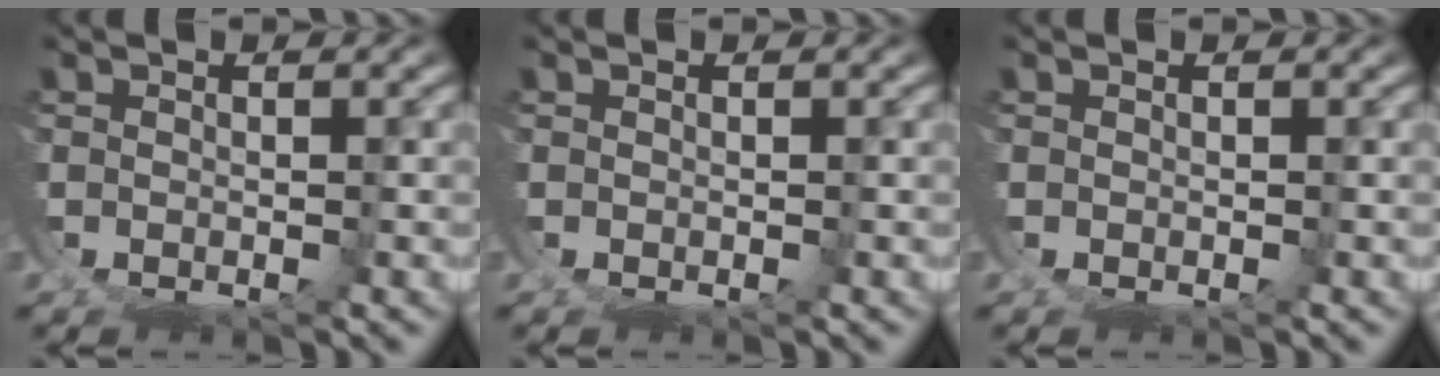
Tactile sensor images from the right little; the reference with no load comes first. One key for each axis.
{"total": 0.0}
{"total": 0.0}